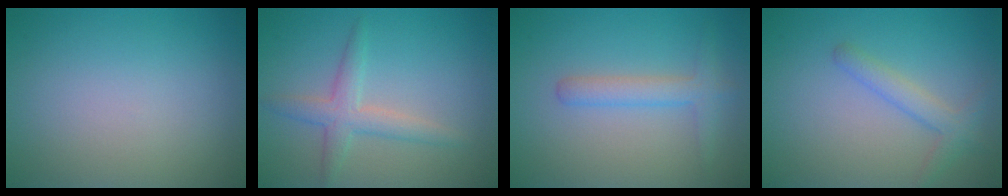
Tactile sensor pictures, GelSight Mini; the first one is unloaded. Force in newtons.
{"total": 2.8, "press": 2.8, "slide": 0.0}
{"total": 2.5, "press": 2.5, "slide": 0.1}
{"total": 2.2, "press": 2.2, "slide": 0.1}